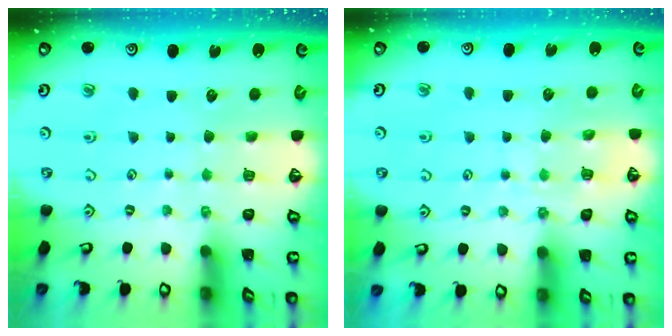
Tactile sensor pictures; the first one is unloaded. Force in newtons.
{"total": 7.3, "press": 7.3, "slide": 0.8}